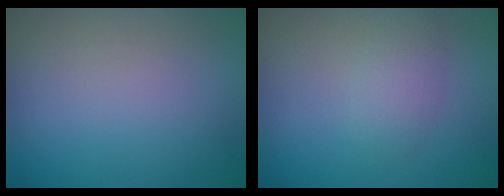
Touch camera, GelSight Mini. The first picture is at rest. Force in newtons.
{"total": 2.2, "press": 2.2, "slide": 0.1}